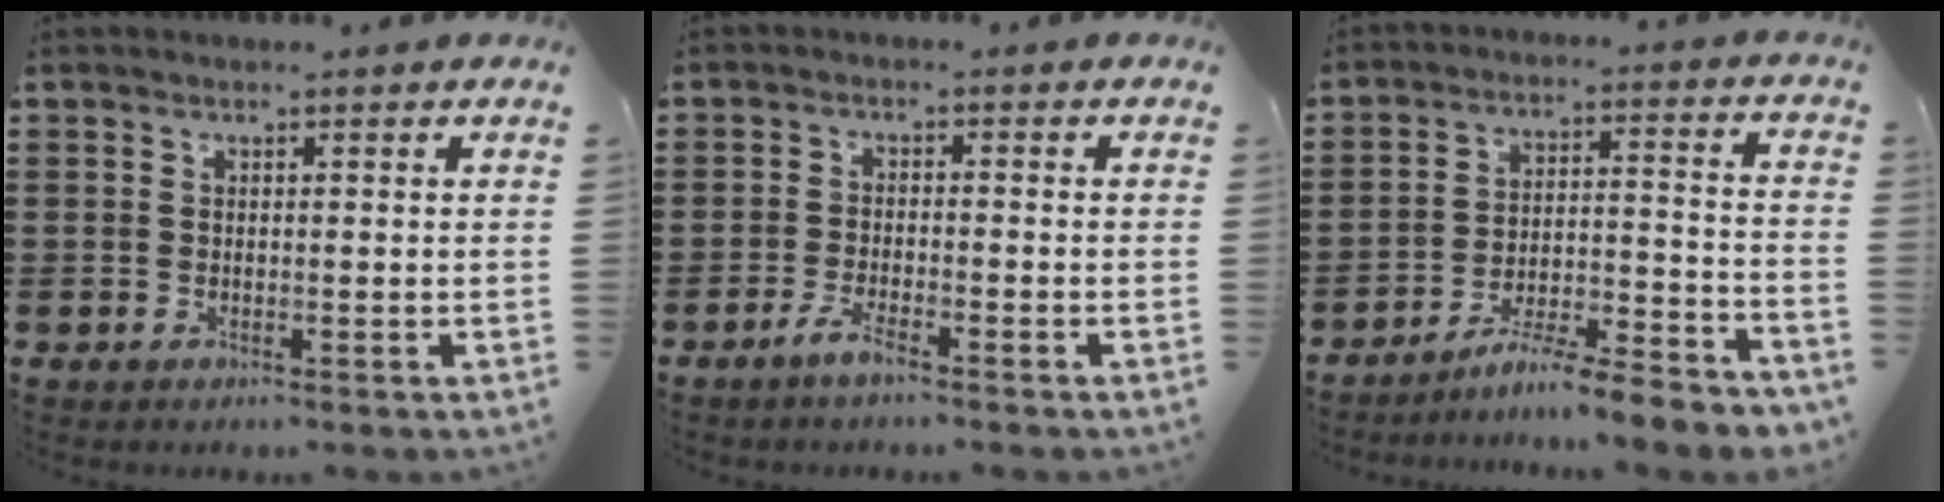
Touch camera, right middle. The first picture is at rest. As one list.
[{"total": 2.8, "force": [-2.1, 0.3, 1.8], "torque": [-0.039, 0.000, -0.041]}, {"total": 6.7, "force": [-6.4, -0.7, 2.0], "torque": [-0.024, -0.008, -0.122]}]